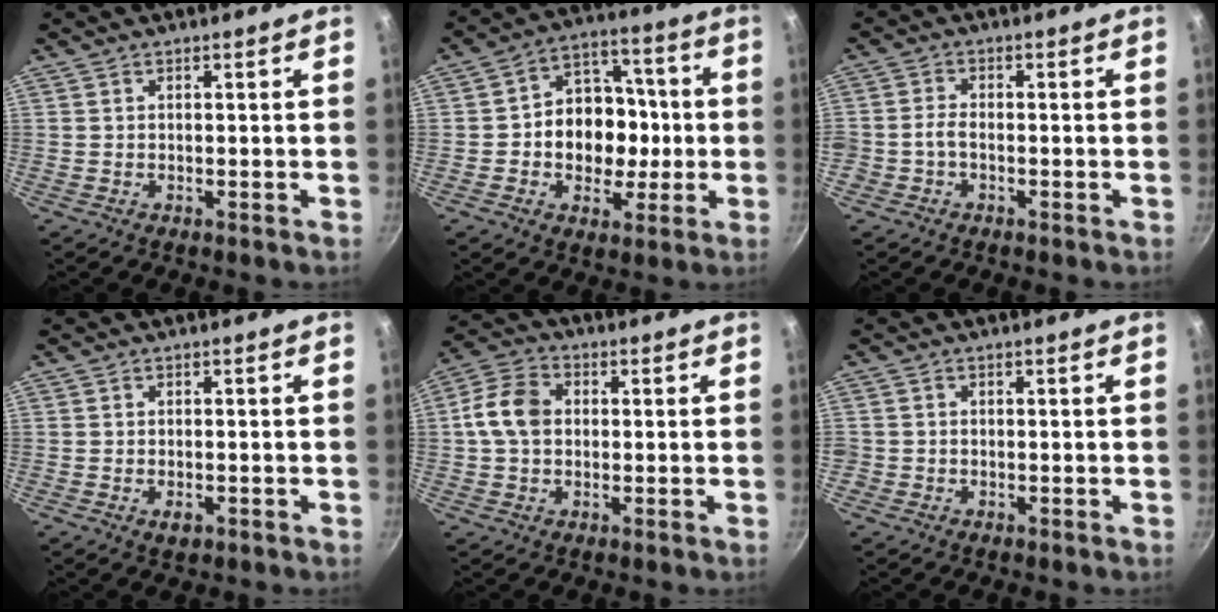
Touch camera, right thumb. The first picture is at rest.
{"total": 14.3, "force": [-1.2, 11.4, 8.6], "torque": [-0.083, 0.028, -0.027]}
{"total": 2.3, "force": [-1.1, 1.5, 1.4], "torque": [-0.027, 0.016, -0.025]}
{"total": 2.2, "force": [-0.9, 1.3, 1.5], "torque": [-0.025, 0.000, -0.013]}
{"total": 8.8, "force": [0.5, 6.7, 5.8], "torque": [-0.098, 0.020, -0.004]}
{"total": 1.3, "force": [-0.5, 1.2, 0.2], "torque": [-0.002, 0.003, -0.009]}